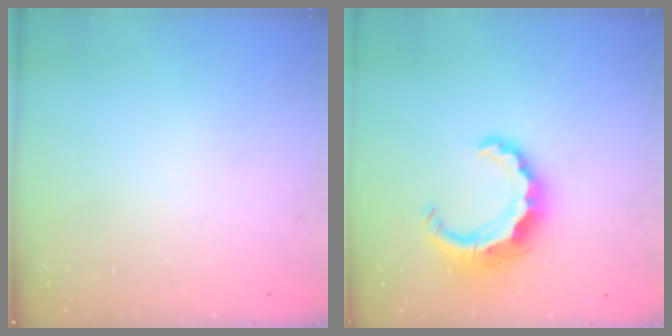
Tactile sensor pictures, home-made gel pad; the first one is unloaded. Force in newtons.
{"total": 8.9, "press": 8.8, "slide": 1.1}